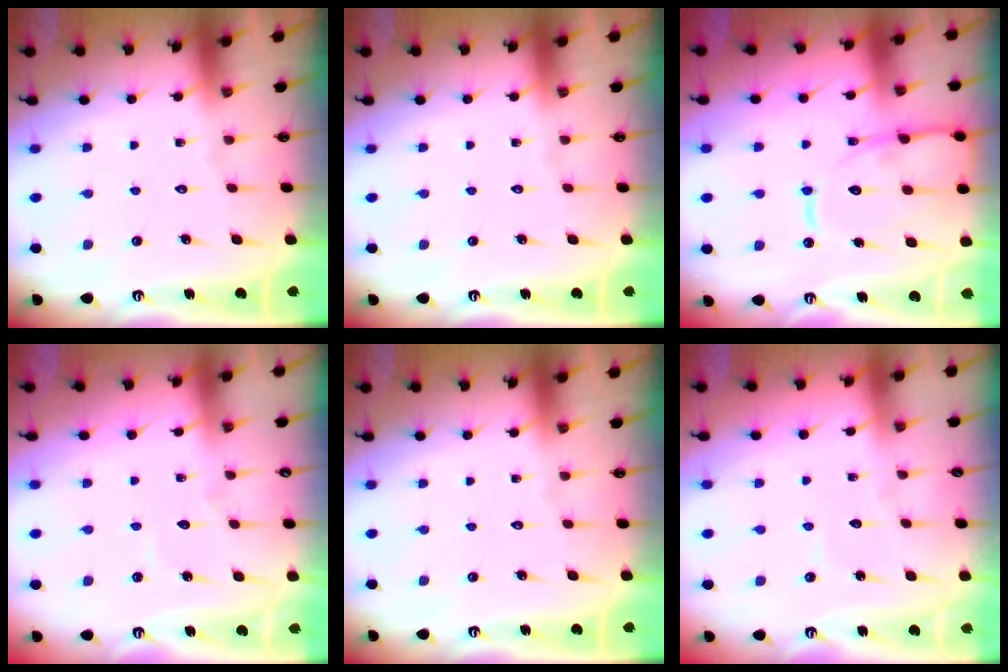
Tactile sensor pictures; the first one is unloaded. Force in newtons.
{"total": 0.0}
{"total": 14.5, "press": 14.5, "slide": 1.2}
{"total": 3.5, "press": 3.5, "slide": 0.2}
{"total": 0.0}
{"total": 4.1, "press": 4.1, "slide": 0.4}